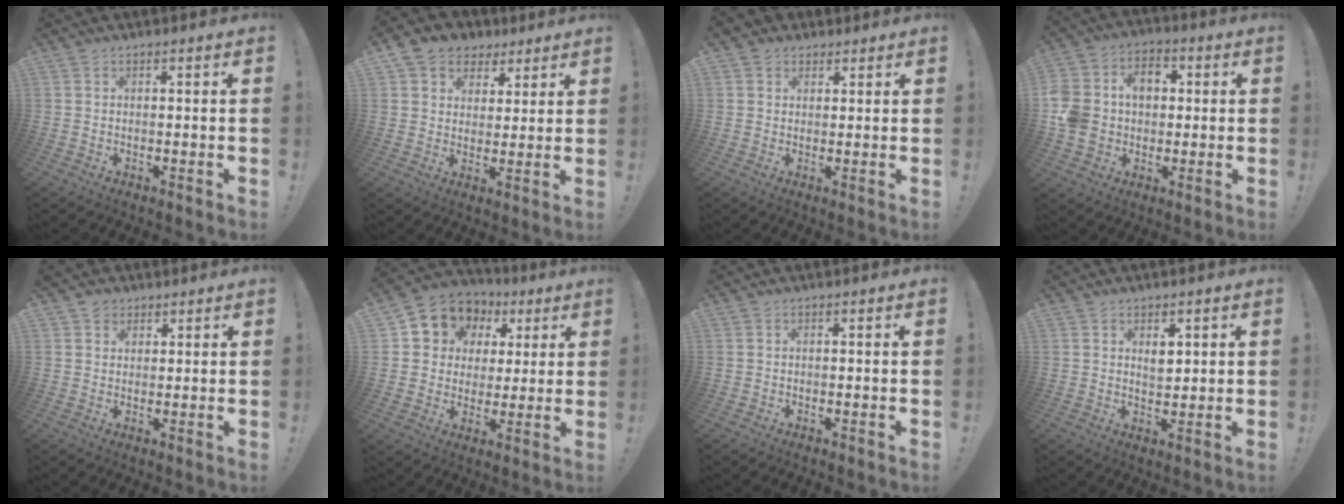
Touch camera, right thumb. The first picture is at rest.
{"total": 8.1, "force": [3.9, 6.8, 2.1], "torque": [-0.028, -0.018, 0.081]}
{"total": 3.4, "force": [1.7, 2.8, 0.9], "torque": [-0.009, -0.005, 0.031]}
{"total": 13.3, "force": [0.7, 11.4, 6.8], "torque": [-0.121, 0.008, 0.018]}
{"total": 3.6, "force": [2.4, 2.6, 0.4], "torque": [0.006, -0.013, 0.041]}
{"total": 9.4, "force": [3.8, 8.2, 2.6], "torque": [-0.043, -0.025, 0.077]}
{"total": 0.0}
{"total": 4.1, "force": [2.1, 2.6, 2.4], "torque": [-0.027, -0.011, 0.033]}